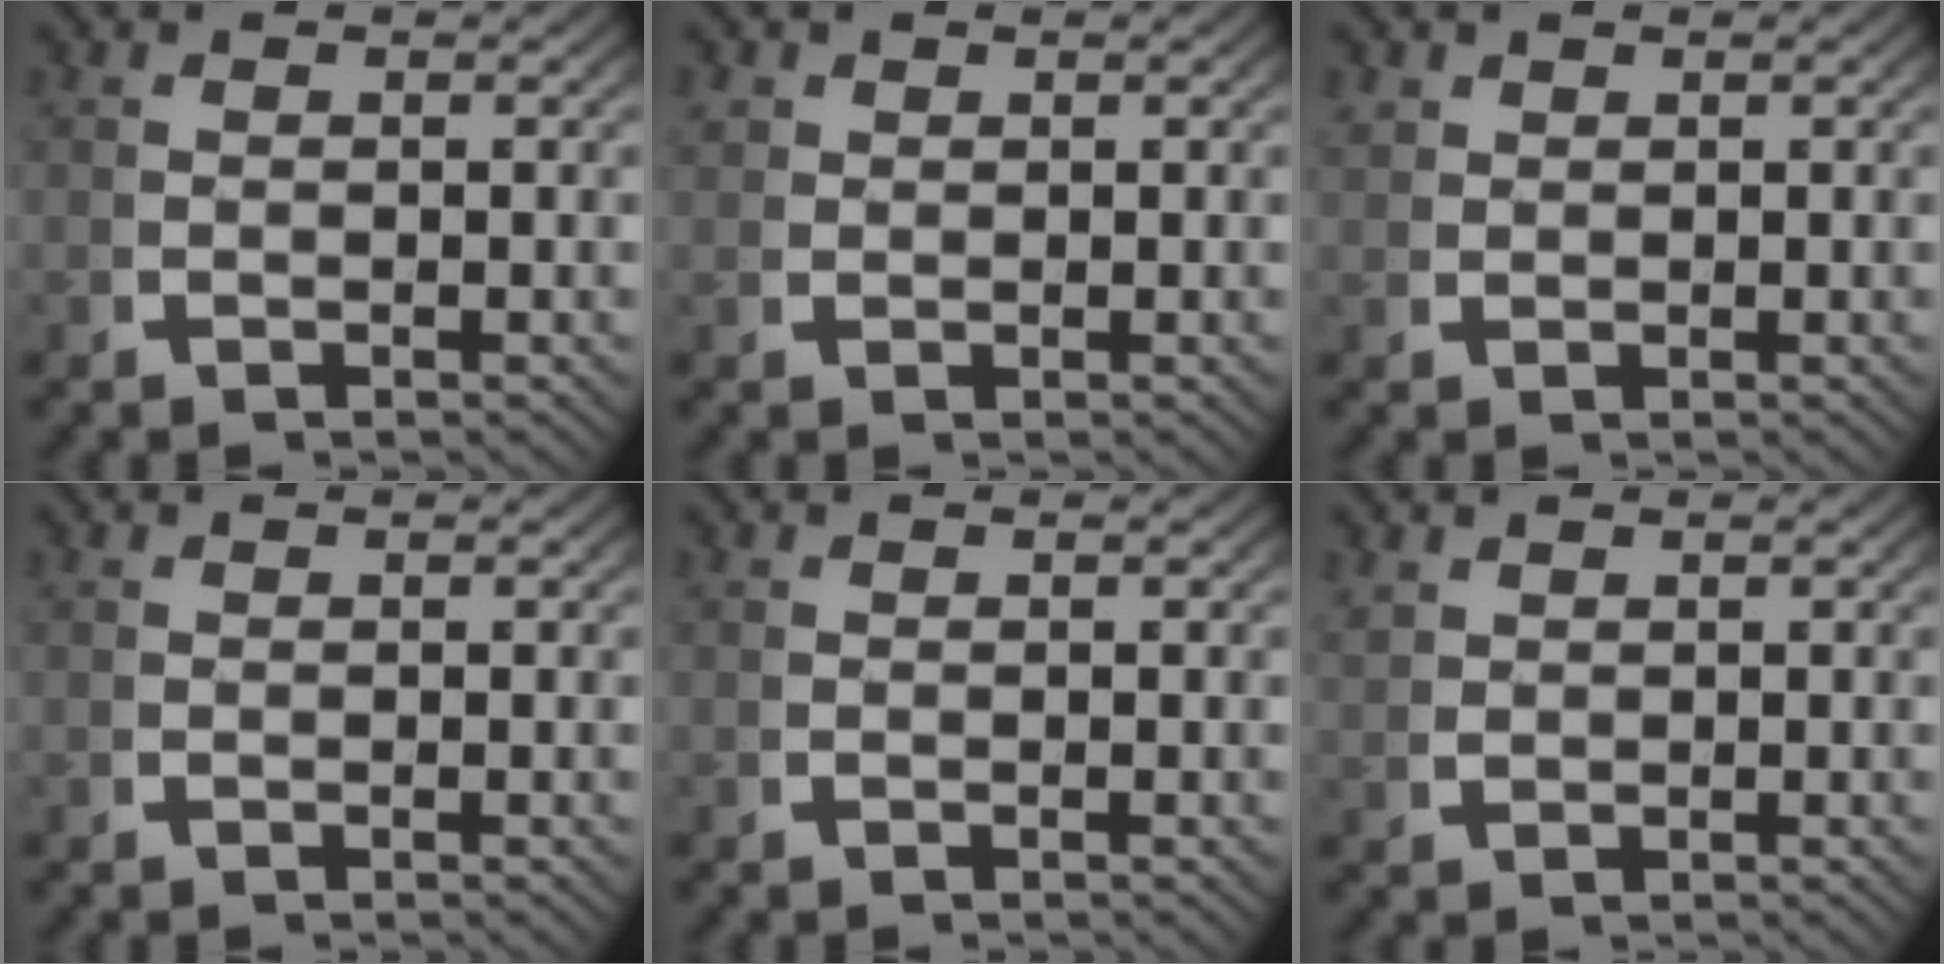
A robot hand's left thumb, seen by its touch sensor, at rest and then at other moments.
{"total": 1.7, "force": [0.7, 1.4, 0.6], "torque": [-0.016, -0.005, 0.018]}
{"total": 1.3, "force": [1.0, 0.8, 0.4], "torque": [-0.007, -0.001, 0.024]}
{"total": 0.0}
{"total": 0.0}
{"total": 1.4, "force": [1.1, 0.7, 0.4], "torque": [-0.009, 0.003, 0.027]}